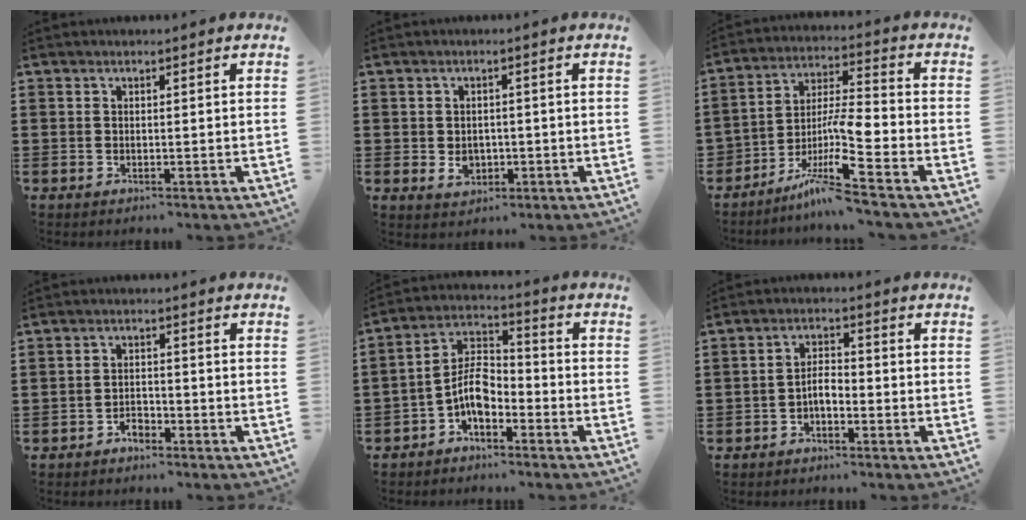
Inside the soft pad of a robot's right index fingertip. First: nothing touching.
{"total": 2.8, "force": [-0.5, 2.2, 1.7], "torque": [-0.029, 0.000, -0.012]}
{"total": 9.6, "force": [-6.1, 0.7, 7.4], "torque": [-0.151, -0.017, -0.124]}
{"total": 2.2, "force": [-1.8, 0.9, 0.8], "torque": [-0.020, 0.003, -0.038]}
{"total": 6.8, "force": [-3.2, 3.5, 4.9], "torque": [-0.108, 0.008, -0.066]}
{"total": 2.8, "force": [-1.4, 1.2, 2.2], "torque": [-0.041, 0.008, -0.028]}